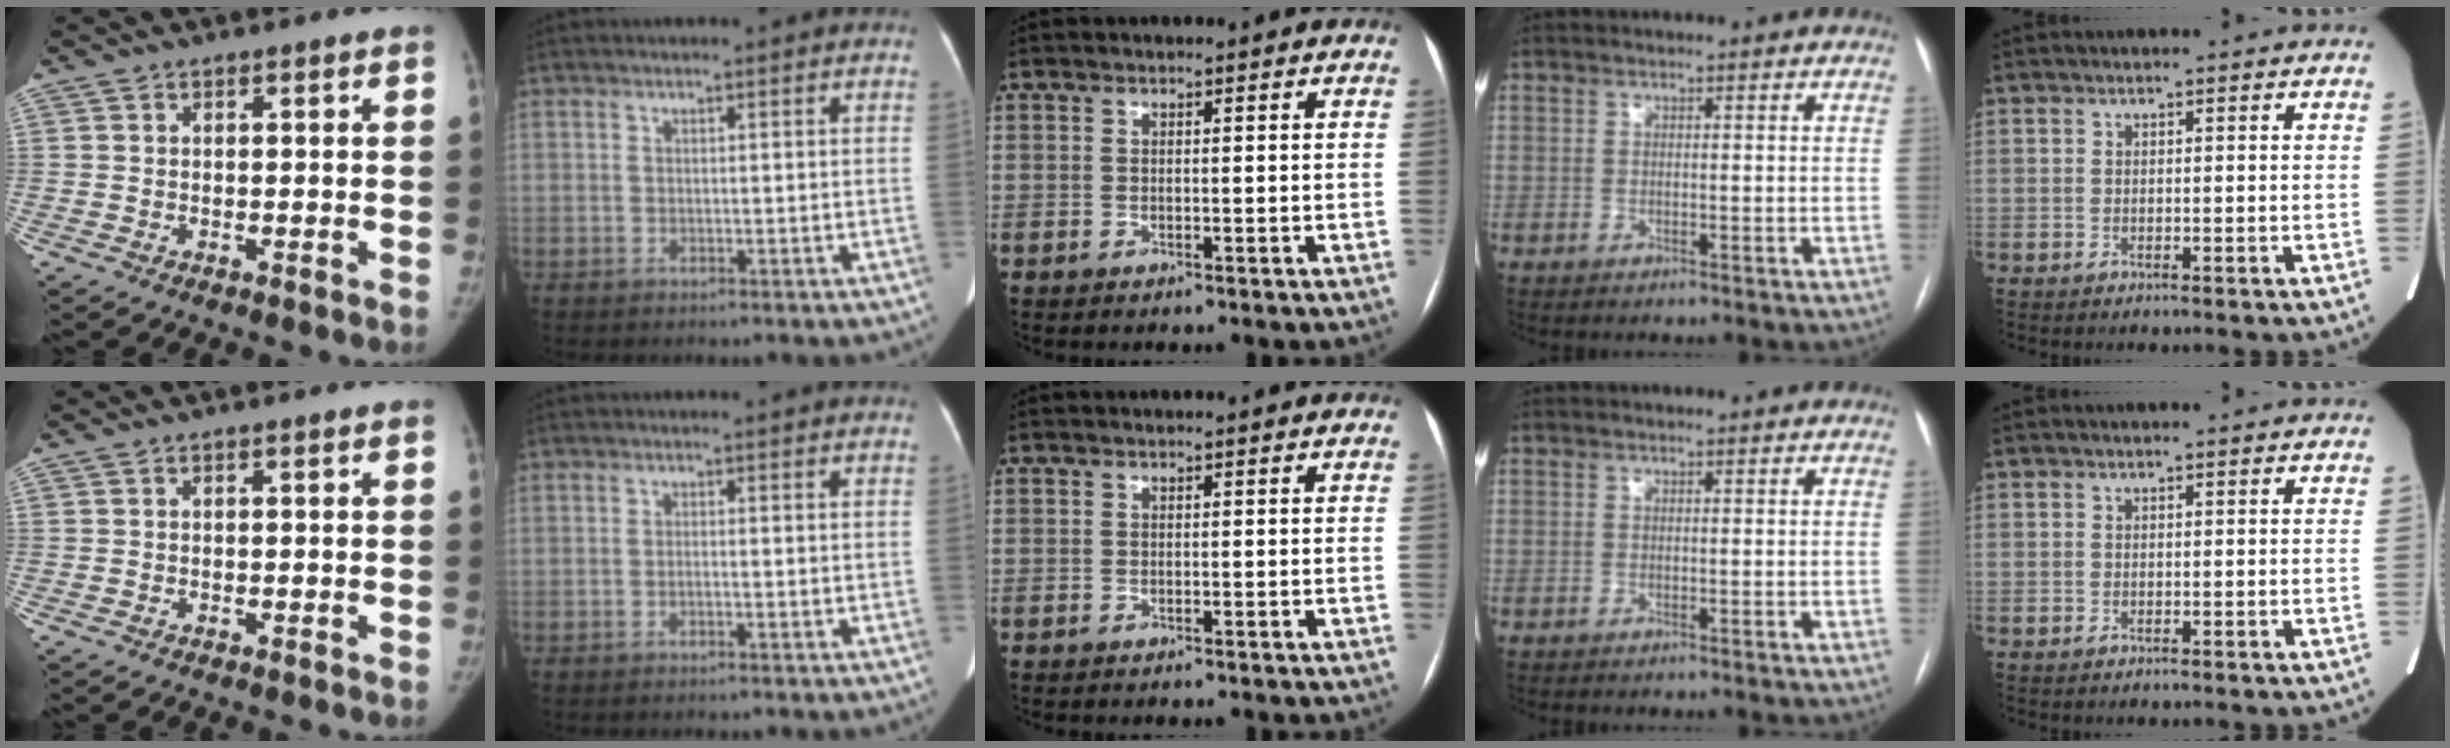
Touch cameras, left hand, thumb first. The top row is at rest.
{"index": {"total": 0.9, "force": [-0.3, 0.2, 0.8], "torque": [-0.018, 0.004, -0.001]}}